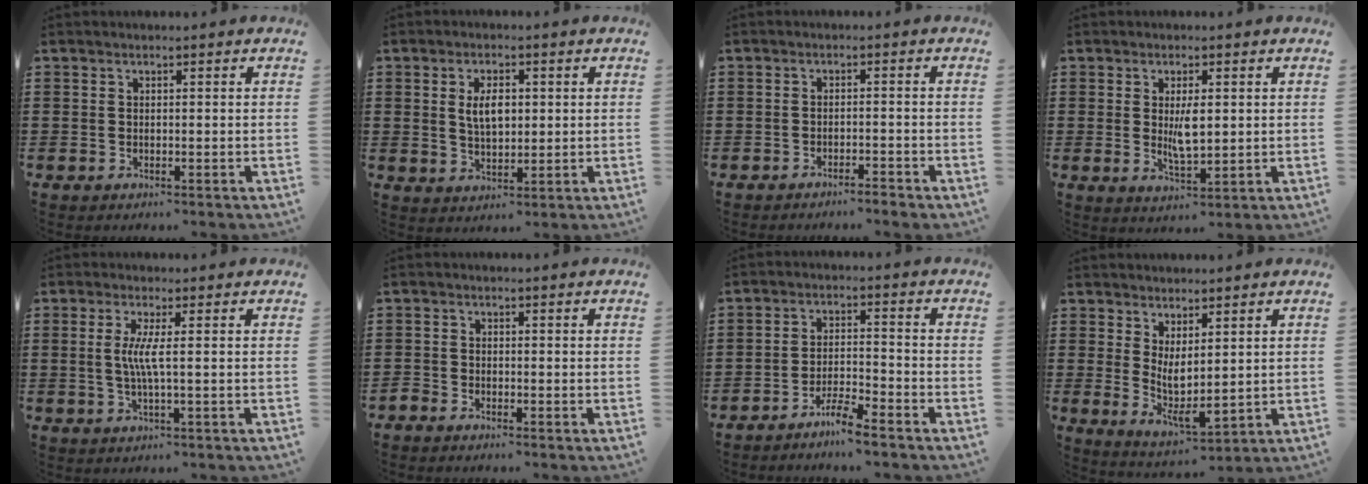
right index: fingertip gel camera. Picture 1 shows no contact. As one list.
[{"total": 4.6, "force": [0.7, 2.2, 3.9], "torque": [-0.072, 0.005, 0.010]}, {"total": 1.9, "force": [-1.8, -0.2, 0.5], "torque": [-0.010, 0.000, -0.037]}, {"total": 4.4, "force": [0.5, 1.6, 4.1], "torque": [-0.071, 0.000, 0.007]}, {"total": 4.0, "force": [0.2, -0.3, 4.0], "torque": [-0.084, -0.011, -0.002]}, {"total": 1.3, "force": [-1.2, 0.1, 0.0], "torque": [-0.003, 0.003, -0.026]}, {"total": 4.3, "force": [-4.0, -0.2, 1.6], "torque": [-0.037, 0.001, -0.078]}, {"total": 3.9, "force": [1.0, 1.5, 3.5], "torque": [-0.076, -0.011, 0.017]}]